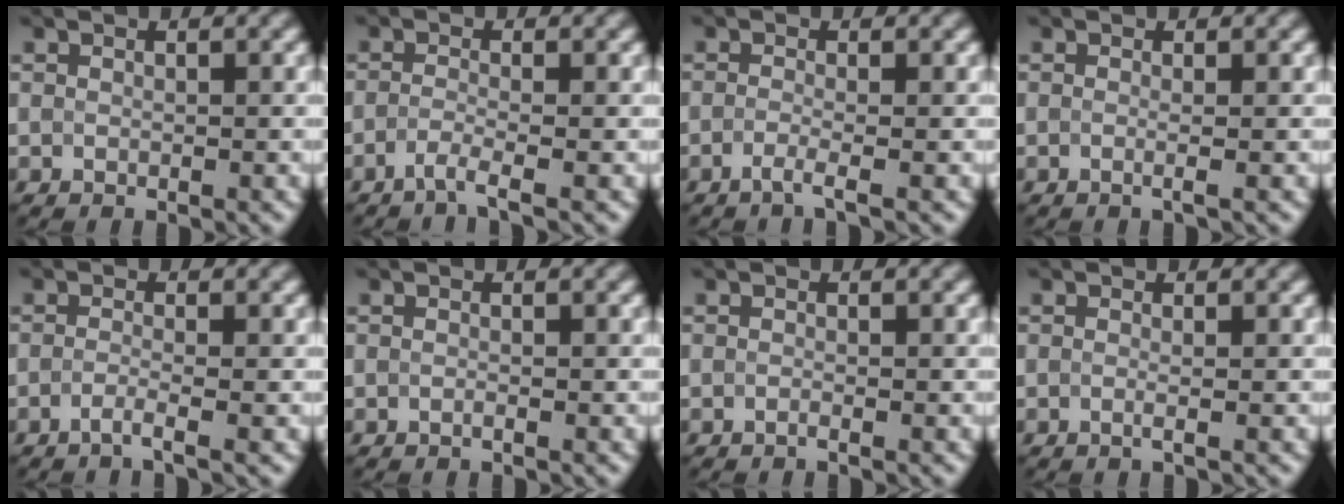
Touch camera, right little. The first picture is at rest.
{"total": 2.0, "force": [-1.9, -0.3, 0.4], "torque": [-0.010, -0.002, -0.042]}
{"total": 1.6, "force": [-1.6, -0.2, 0.5], "torque": [-0.008, -0.004, -0.031]}
{"total": 0.8, "force": [-0.5, 0.2, 0.6], "torque": [-0.005, -0.006, -0.022]}
{"total": 1.6, "force": [-1.6, -0.3, 0.3], "torque": [-0.005, -0.002, -0.033]}
{"total": 0.7, "force": [-0.7, -0.2, -0.1], "torque": [0.001, -0.010, -0.011]}
{"total": 0.9, "force": [-0.9, -0.2, -0.1], "torque": [0.001, -0.008, -0.013]}
{"total": 0.6, "force": [-0.6, 0.0, 0.3], "torque": [-0.006, -0.008, -0.015]}